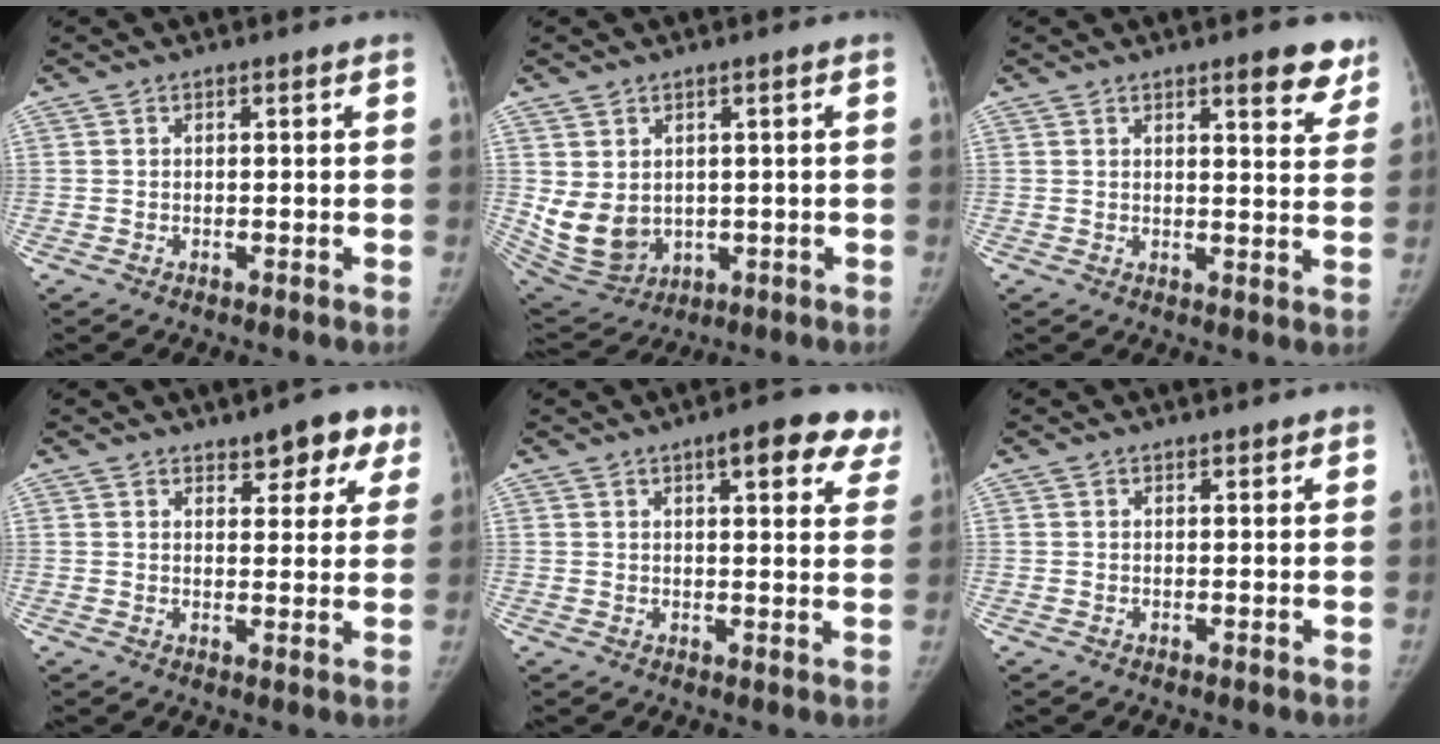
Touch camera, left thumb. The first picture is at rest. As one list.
[{"total": 9.2, "force": [0.6, 7.4, 5.4], "torque": [-0.092, -0.014, 0.043]}, {"total": 6.7, "force": [4.6, 2.0, 4.4], "torque": [-0.028, -0.025, 0.055]}, {"total": 7.2, "force": [4.7, 3.6, 4.1], "torque": [-0.008, -0.020, 0.058]}, {"total": 12.6, "force": [7.7, 4.2, 9.1], "torque": [-0.075, -0.023, 0.083]}, {"total": 0.8, "force": [0.7, 0.3, 0.3], "torque": [-0.003, -0.004, 0.009]}]